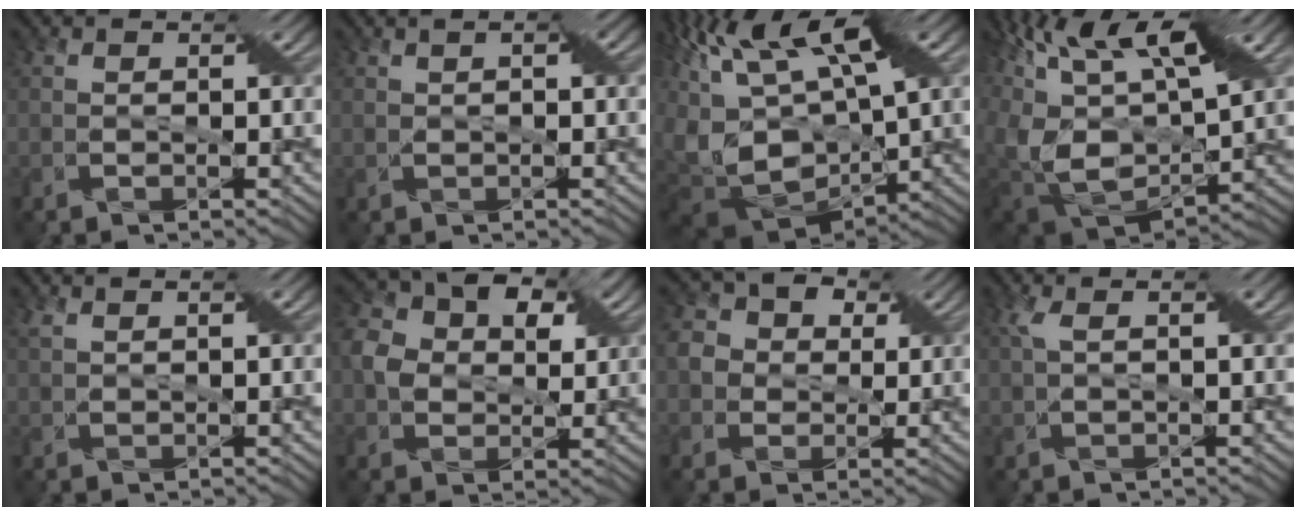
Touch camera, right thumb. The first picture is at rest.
{"total": 1.3, "force": [0.4, 0.4, 1.2], "torque": [-0.015, 0.001, 0.012]}
{"total": 15.9, "force": [-1.4, 6.8, 14.3], "torque": [-0.261, 0.015, -0.003]}
{"total": 16.9, "force": [6.5, 7.7, 13.6], "torque": [-0.260, 0.035, 0.141]}
{"total": 1.2, "force": [1.0, 0.0, 0.6], "torque": [-0.022, 0.004, 0.023]}
{"total": 7.5, "force": [1.9, 5.8, 4.3], "torque": [-0.091, 0.007, 0.024]}
{"total": 5.3, "force": [1.2, 4.7, 2.1], "torque": [-0.069, 0.011, 0.006]}
{"total": 2.0, "force": [0.8, 0.2, 1.8], "torque": [-0.049, 0.009, 0.014]}